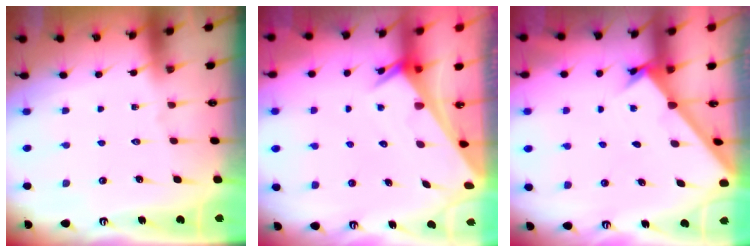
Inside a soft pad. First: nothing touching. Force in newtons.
{"total": 2.5, "press": 2.5, "slide": 0.1}
{"total": 1.8, "press": 1.8, "slide": 0.2}